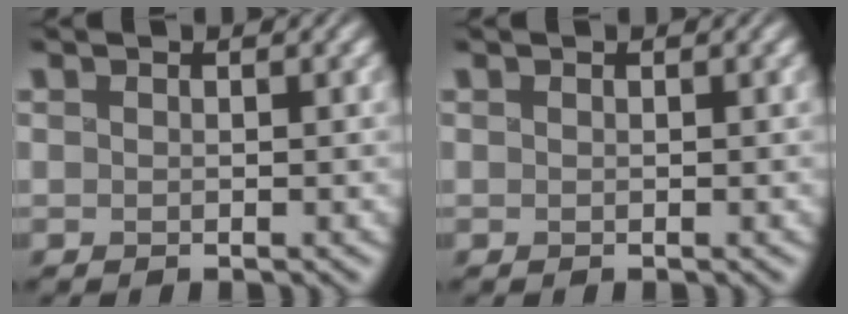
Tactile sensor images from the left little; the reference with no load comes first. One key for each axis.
{"total": 0.0}